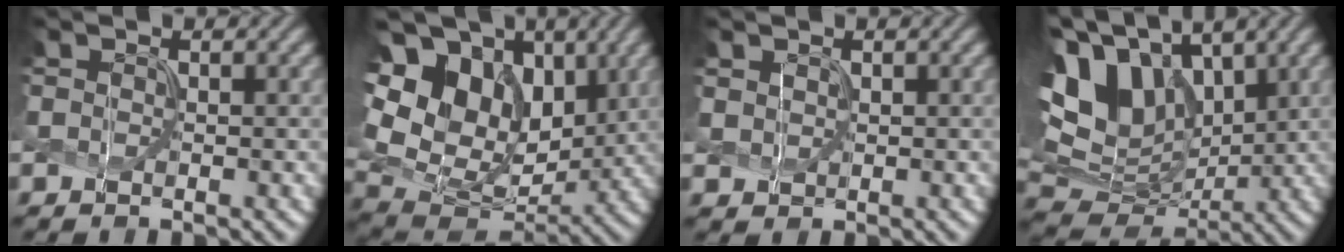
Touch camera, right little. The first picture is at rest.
{"total": 17.4, "force": [5.4, 12.2, 11.2], "torque": [-0.236, 0.027, 0.109]}
{"total": 1.0, "force": [0.6, 0.8, 0.2], "torque": [-0.009, -0.002, 0.017]}
{"total": 13.5, "force": [4.6, 8.8, 9.1], "torque": [-0.196, 0.016, 0.086]}